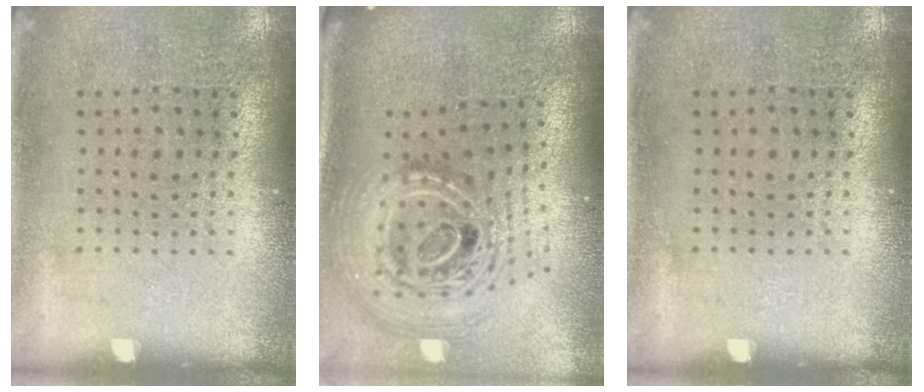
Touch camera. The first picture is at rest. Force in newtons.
{"total": 3.0, "press": 2.0, "slide": 2.2}
{"total": 0.0}